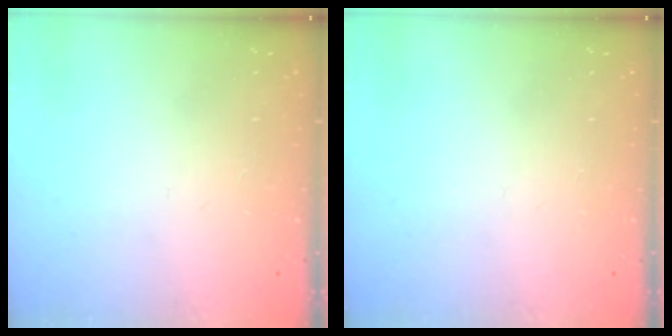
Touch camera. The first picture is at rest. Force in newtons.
{"total": 0.0}